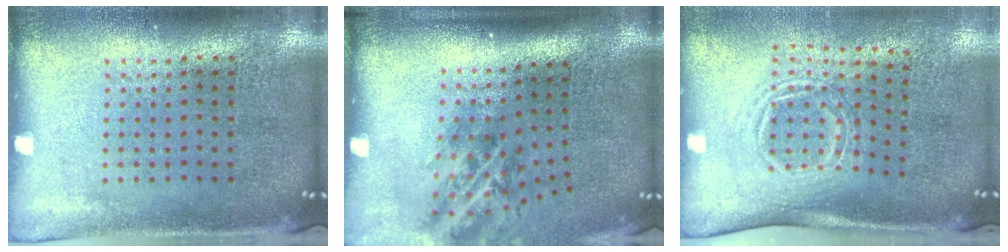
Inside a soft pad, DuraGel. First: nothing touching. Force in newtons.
{"total": 1.7, "press": 1.1, "slide": 1.3}
{"total": 1.7, "press": 1.1, "slide": 1.2}